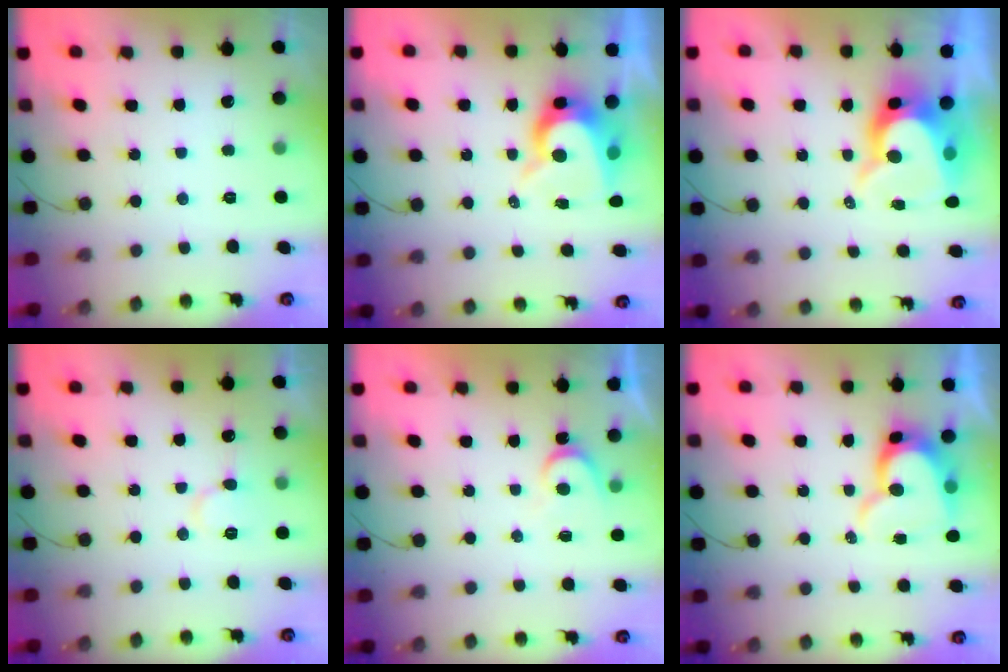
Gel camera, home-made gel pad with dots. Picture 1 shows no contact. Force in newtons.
{"total": 8.9, "press": 8.9, "slide": 0.5}
{"total": 10.6, "press": 10.6, "slide": 0.8}
{"total": 7.8, "press": 7.7, "slide": 1.1}
{"total": 4.7, "press": 4.7, "slide": 0.5}
{"total": 12.7, "press": 12.7, "slide": 1.3}